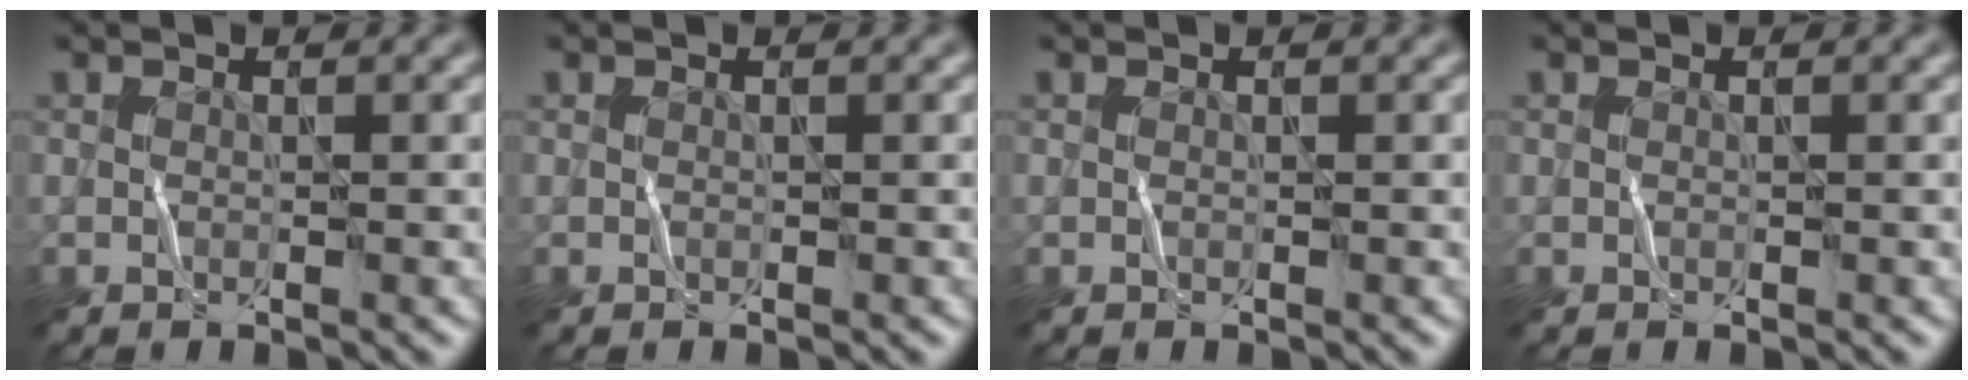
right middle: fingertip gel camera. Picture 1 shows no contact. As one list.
[{"total": 0.0}, {"total": 0.0}, {"total": 0.0}]